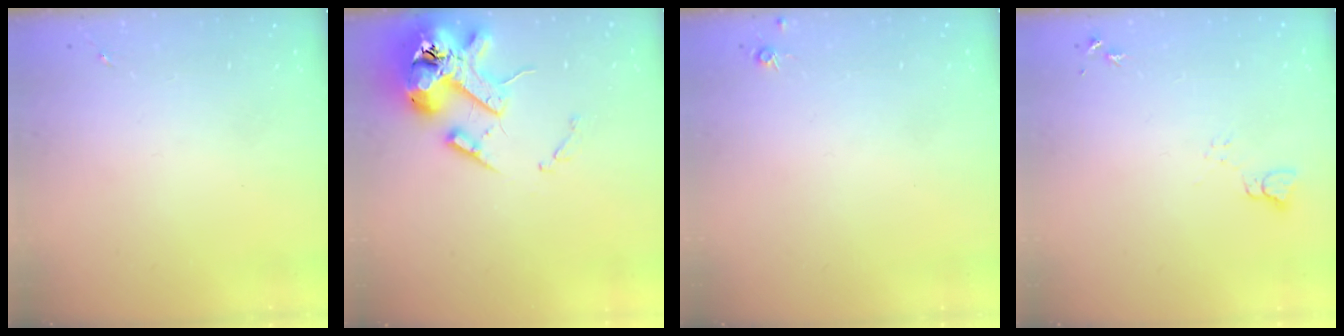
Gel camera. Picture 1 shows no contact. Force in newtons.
{"total": 14.5, "press": 14.3, "slide": 2.0}
{"total": 4.4, "press": 4.3, "slide": 0.5}
{"total": 3.7, "press": 3.7, "slide": 0.4}